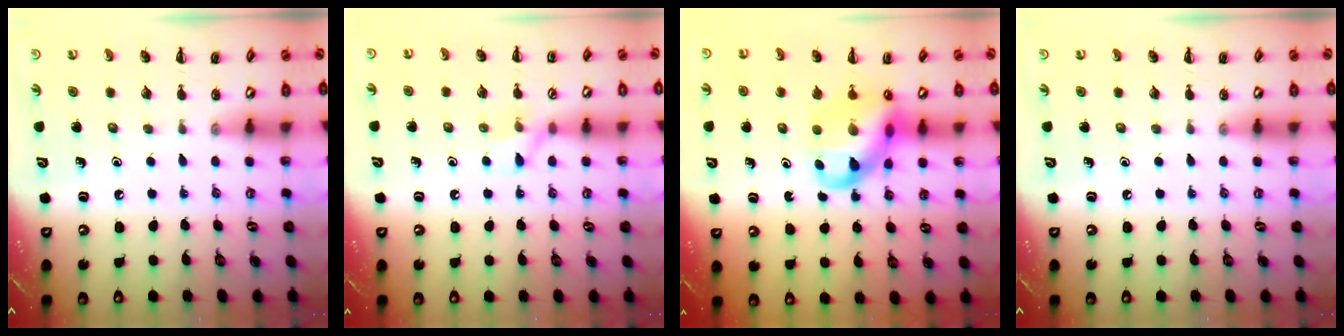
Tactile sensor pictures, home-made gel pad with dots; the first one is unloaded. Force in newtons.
{"total": 6.1, "press": 6.1, "slide": 1.0}
{"total": 12.3, "press": 11.9, "slide": 3.1}
{"total": 0.0}